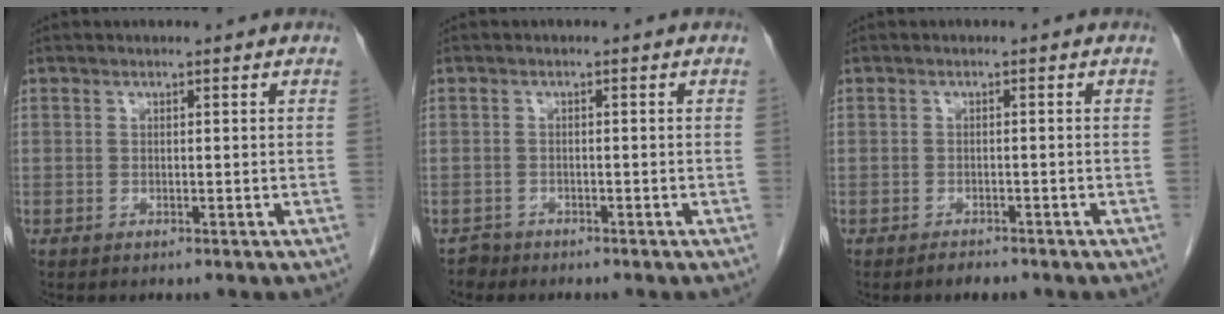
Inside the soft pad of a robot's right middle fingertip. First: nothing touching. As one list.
[{"total": 1.4, "force": [-1.2, 0.6, -0.5], "torque": [0.004, 0.000, -0.022]}, {"total": 1.5, "force": [-1.3, 0.5, 0.6], "torque": [-0.015, -0.002, -0.016]}]